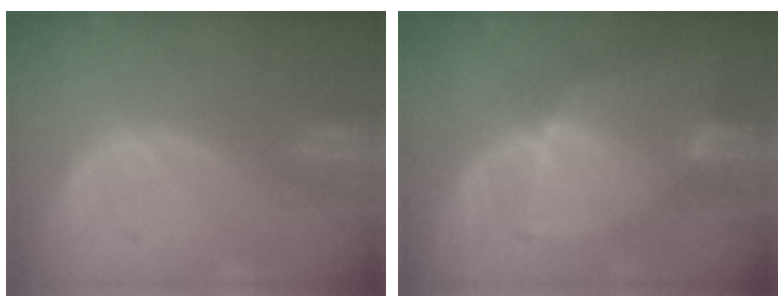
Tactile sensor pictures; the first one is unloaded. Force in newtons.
{"total": 6.8, "press": 6.0, "slide": 3.3}